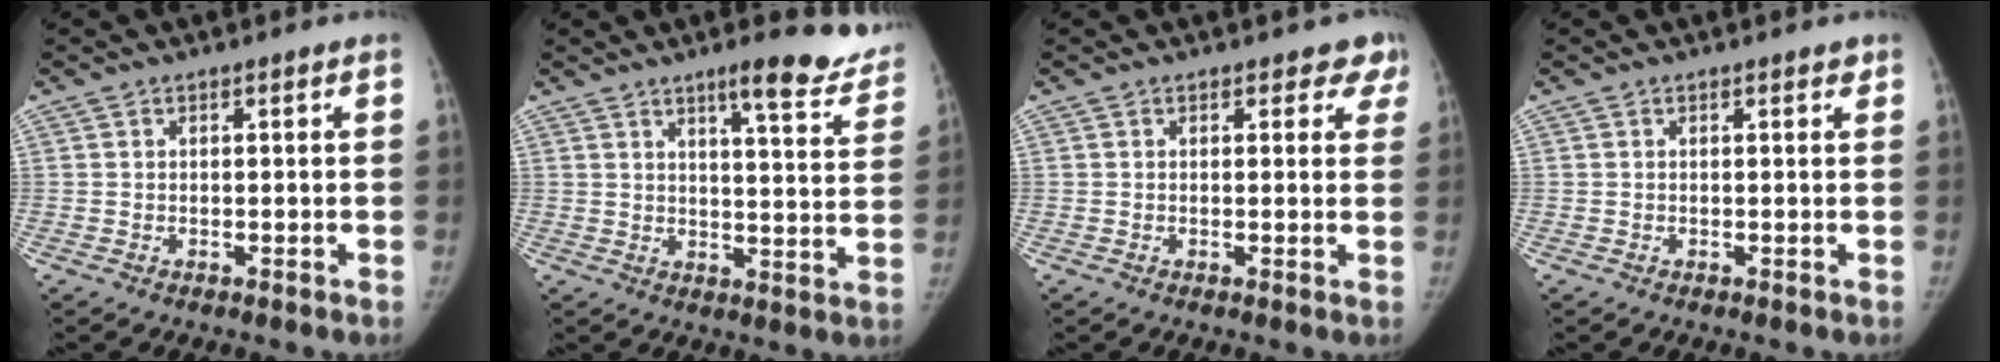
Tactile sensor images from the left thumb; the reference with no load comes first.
{"total": 13.5, "force": [10.2, 2.8, 8.5], "torque": [-0.074, -0.060, 0.124]}
{"total": 4.0, "force": [3.1, 2.2, 1.2], "torque": [0.024, -0.011, 0.020]}
{"total": 1.0, "force": [0.7, 0.4, 0.5], "torque": [-0.007, -0.003, 0.008]}